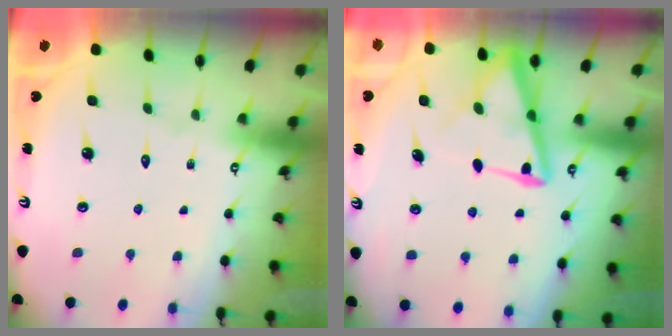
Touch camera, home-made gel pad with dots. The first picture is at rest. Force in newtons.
{"total": 8.6, "press": 8.5, "slide": 1.1}